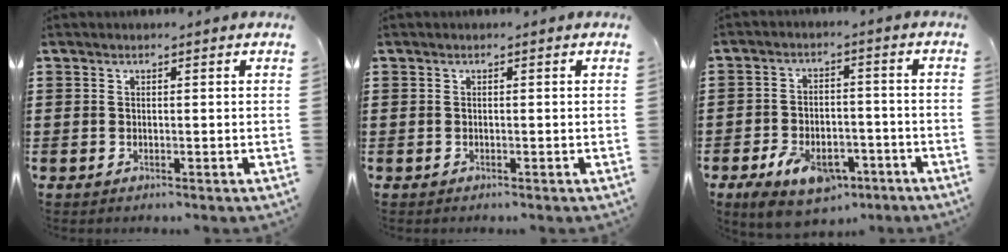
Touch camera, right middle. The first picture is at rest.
{"total": 0.0}
{"total": 7.1, "force": [-4.6, 3.7, 4.0], "torque": [-0.058, 0.007, -0.086]}